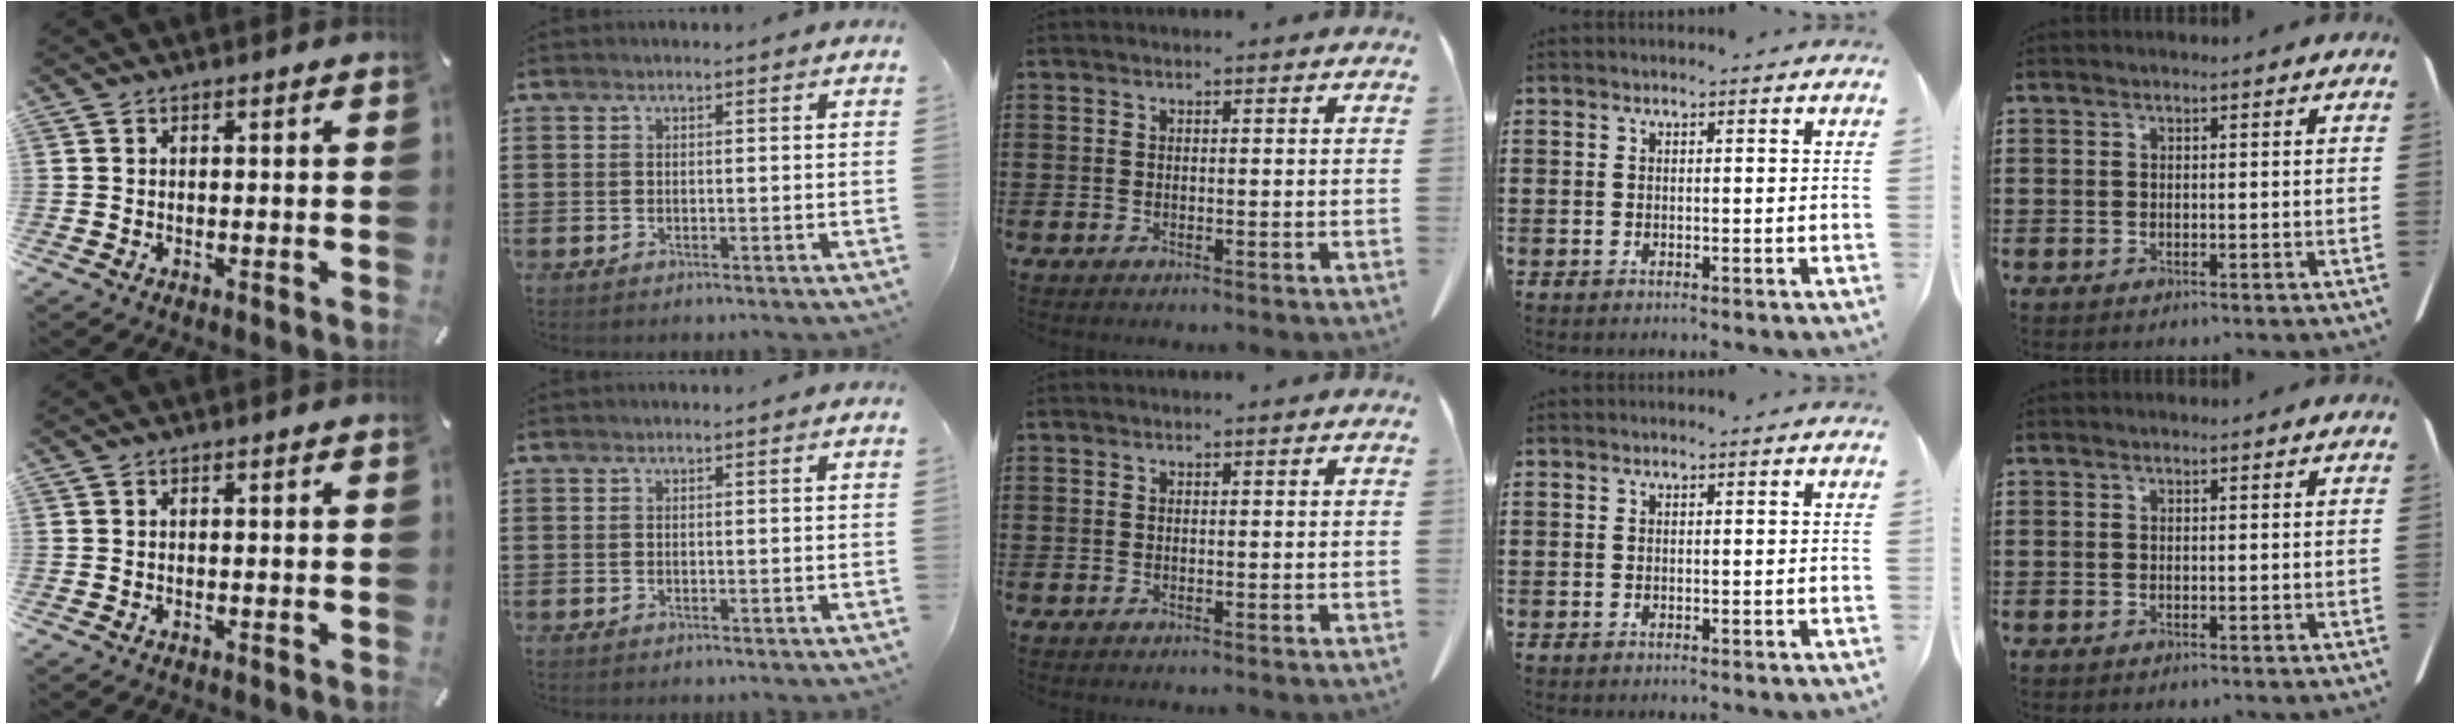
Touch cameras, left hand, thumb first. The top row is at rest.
{}